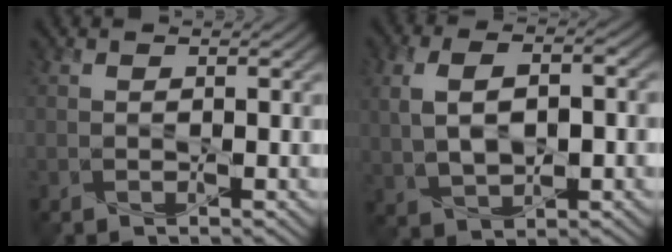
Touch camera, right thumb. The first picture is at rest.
{"total": 9.1, "force": [0.5, 5.3, 7.3], "torque": [-0.163, 0.005, 0.014]}